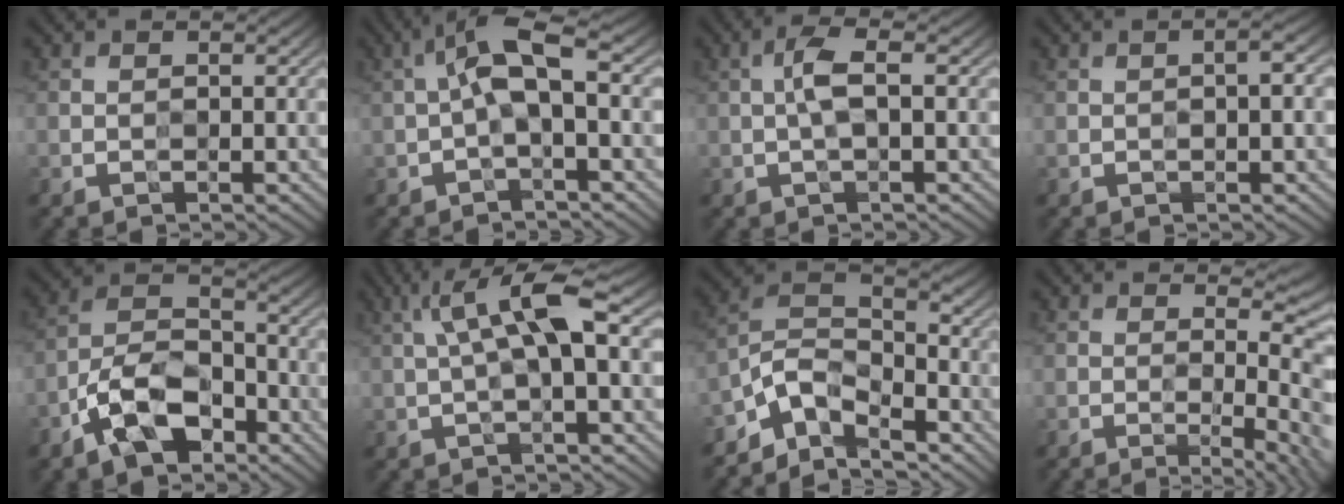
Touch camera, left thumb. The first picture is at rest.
{"total": 6.4, "force": [0.1, 1.9, 6.1], "torque": [-0.121, 0.024, -0.013]}
{"total": 3.0, "force": [0.3, 0.6, 3.0], "torque": [-0.065, 0.011, -0.001]}
{"total": 2.6, "force": [0.0, 0.4, 2.6], "torque": [-0.039, 0.009, -0.003]}
{"total": 10.2, "force": [-5.5, 5.3, 6.8], "torque": [-0.136, 0.002, -0.122]}
{"total": 7.4, "force": [1.6, 1.3, 7.1], "torque": [-0.133, 0.021, 0.023]}
{"total": 8.3, "force": [-6.2, 3.7, 4.1], "torque": [-0.072, 0.002, -0.141]}
{"total": 9.3, "force": [-0.8, 3.0, 8.8], "torque": [-0.085, 0.006, -0.008]}